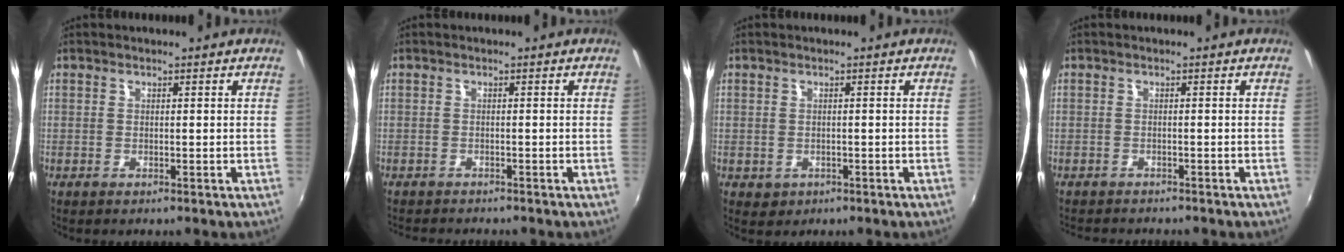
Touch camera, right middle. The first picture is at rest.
{"total": 3.1, "force": [-3.0, 0.6, 0.7], "torque": [-0.024, -0.017, -0.050]}
{"total": 1.8, "force": [-0.5, 1.6, 0.6], "torque": [-0.013, -0.003, -0.003]}
{"total": 3.5, "force": [-3.3, 0.7, 0.8], "torque": [-0.026, -0.016, -0.053]}